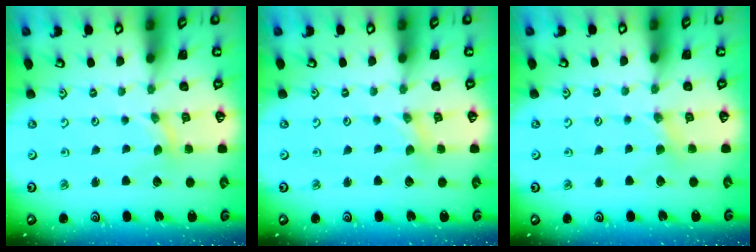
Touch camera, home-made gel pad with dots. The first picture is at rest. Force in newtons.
{"total": 0.0}
{"total": 2.2, "press": 2.2, "slide": 0.4}